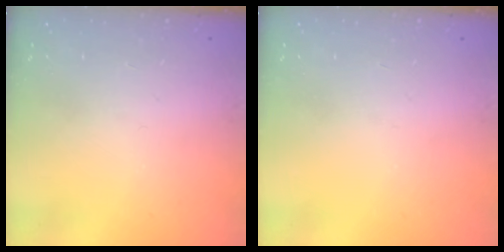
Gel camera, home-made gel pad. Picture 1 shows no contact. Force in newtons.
{"total": 0.0}